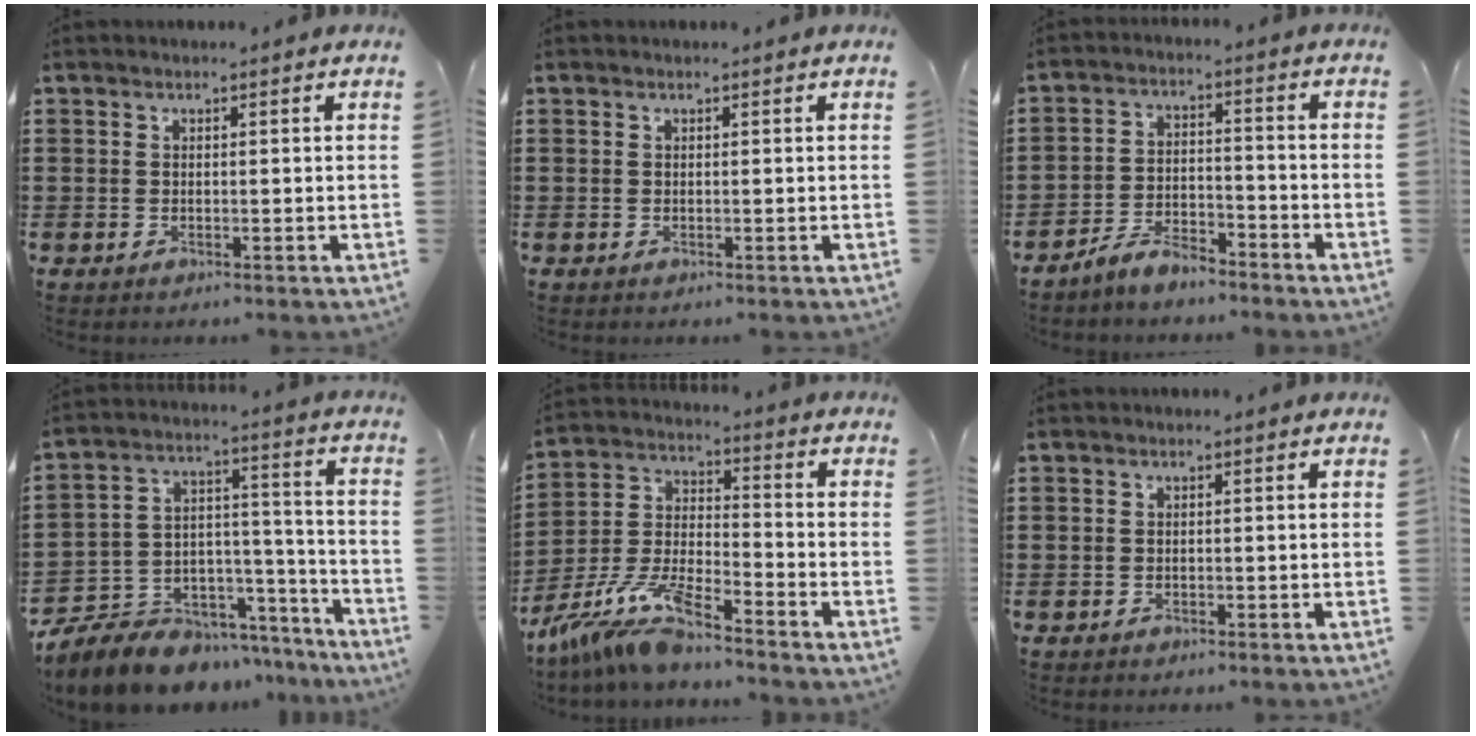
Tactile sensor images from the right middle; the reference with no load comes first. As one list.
[{"total": 0.0}, {"total": 5.3, "force": [-5.0, 0.9, 1.3], "torque": [-0.029, 0.009, -0.102]}, {"total": 8.3, "force": [-7.3, 3.7, 1.1], "torque": [-0.038, 0.008, -0.140]}, {"total": 9.6, "force": [-8.3, 1.1, 4.7], "torque": [-0.113, -0.003, -0.171]}, {"total": 1.1, "force": [-0.9, 0.7, -0.1], "torque": [0.000, 0.004, -0.021]}]